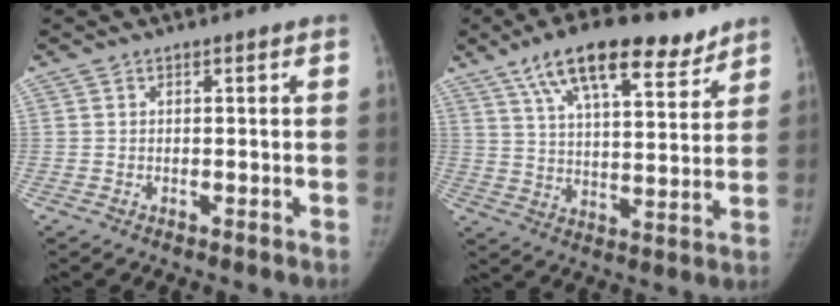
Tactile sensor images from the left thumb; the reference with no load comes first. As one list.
[{"total": 17.0, "force": [11.2, 6.2, 11.2], "torque": [-0.156, -0.034, 0.189]}]